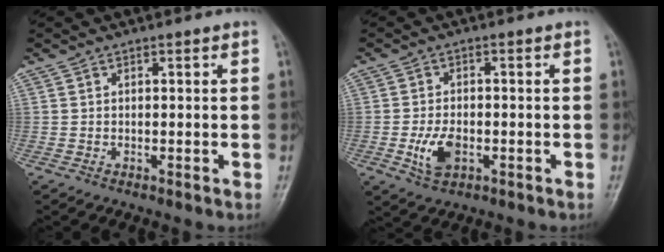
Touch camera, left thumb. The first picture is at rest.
{"total": 5.6, "force": [-1.9, 3.4, 4.1], "torque": [-0.077, 0.006, -0.031]}